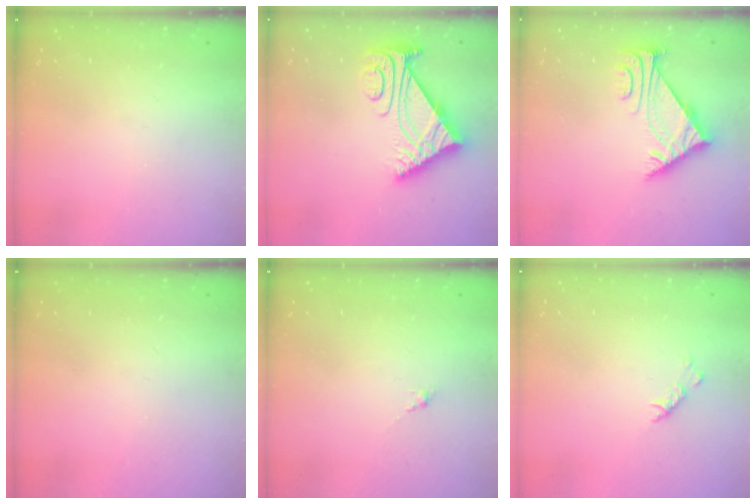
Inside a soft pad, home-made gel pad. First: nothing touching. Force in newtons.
{"total": 8.1, "press": 8.1, "slide": 1.0}
{"total": 6.2, "press": 6.1, "slide": 1.1}
{"total": 0.0}
{"total": 0.0}
{"total": 3.8, "press": 3.7, "slide": 0.8}